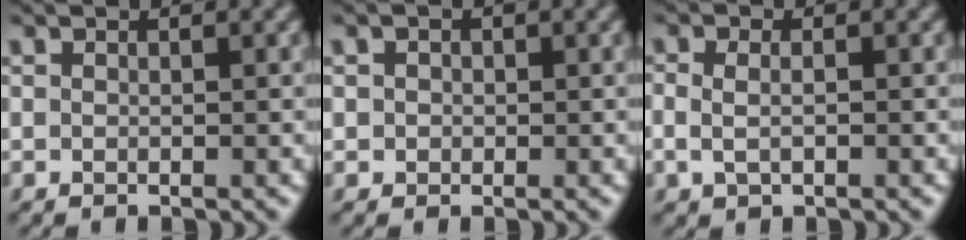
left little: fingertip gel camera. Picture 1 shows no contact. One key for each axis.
{"total": 1.4, "fx": 0.4, "fy": 1.2, "fz": 0.6, "tx": -0.012, "ty": 0.006, "tz": 0.006}
{"total": 2.6, "fx": 0.2, "fy": 1.8, "fz": 1.8, "tx": -0.025, "ty": 0.010, "tz": -0.006}